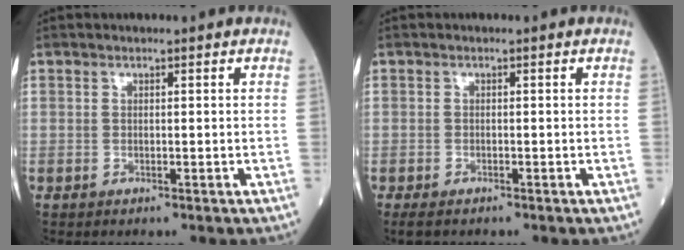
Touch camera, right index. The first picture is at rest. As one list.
[{"total": 1.9, "force": [-1.5, 0.7, 0.9], "torque": [-0.021, -0.005, -0.021]}]